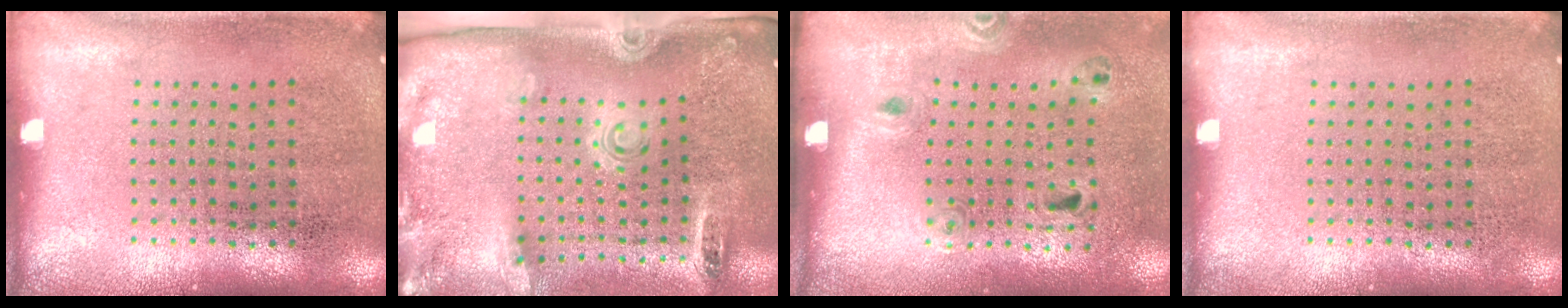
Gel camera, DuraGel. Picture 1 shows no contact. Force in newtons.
{"total": 2.8, "press": 1.9, "slide": 2.1}
{"total": 1.3, "press": 0.8, "slide": 1.1}
{"total": 0.0}